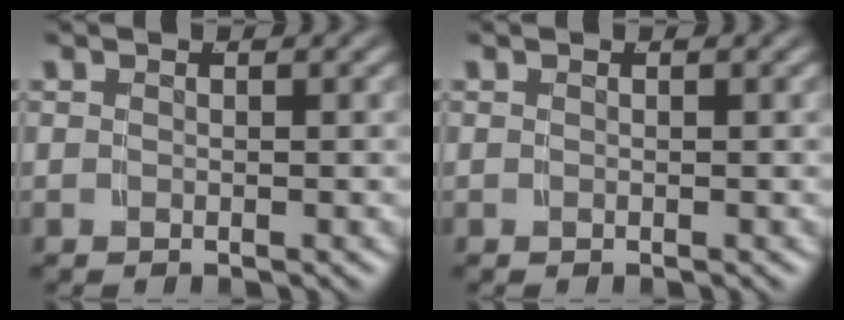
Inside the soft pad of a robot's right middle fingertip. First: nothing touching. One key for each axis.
{"total": 0.0}